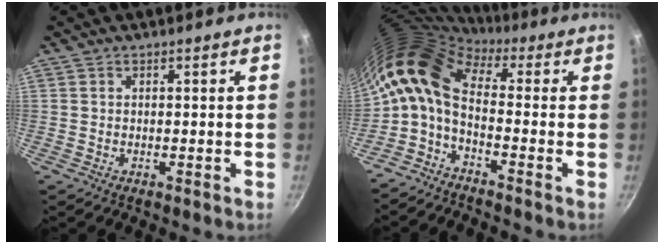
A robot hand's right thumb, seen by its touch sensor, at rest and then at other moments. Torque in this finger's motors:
{"motor_torque": [1.01, 1.72, 1.71, -1.06, 0.25]}